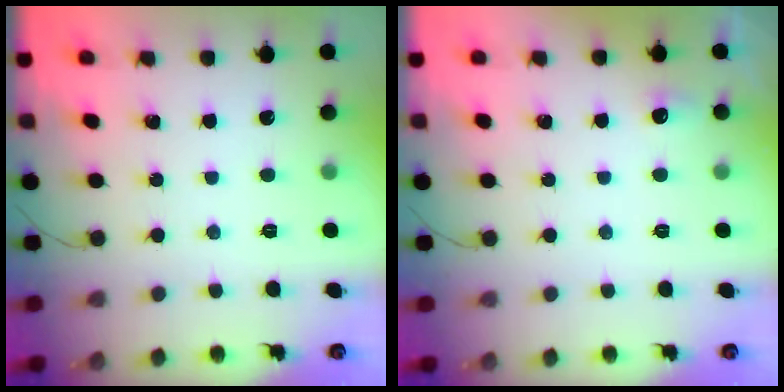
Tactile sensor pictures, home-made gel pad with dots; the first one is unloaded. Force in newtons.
{"total": 4.0, "press": 3.6, "slide": 1.8}